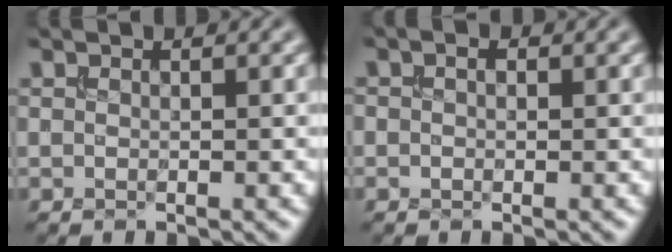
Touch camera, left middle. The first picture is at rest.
{"total": 1.0, "force": [-0.1, 0.8, 0.7], "torque": [-0.007, 0.000, -0.004]}